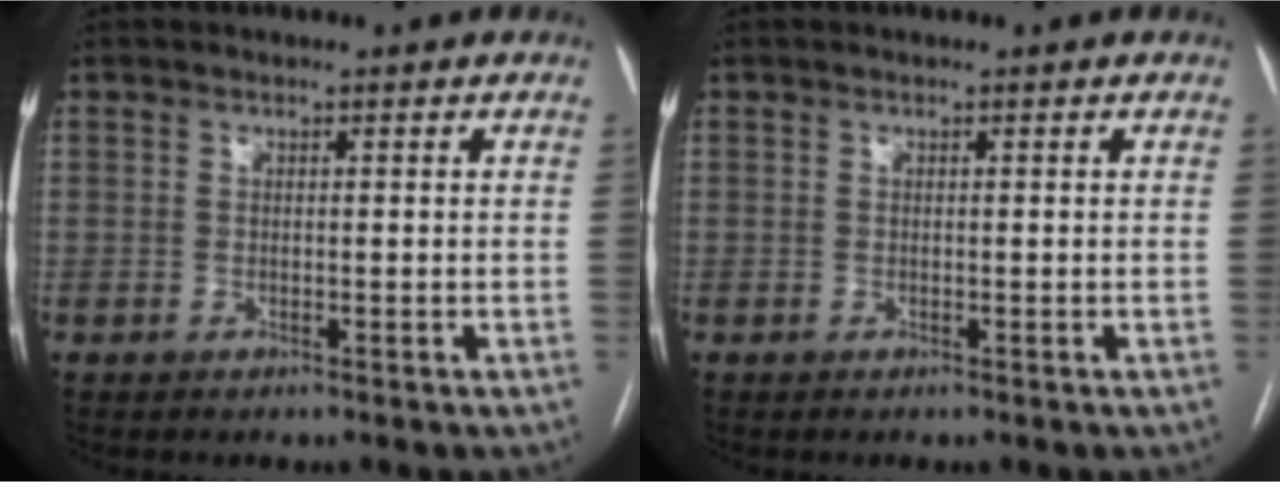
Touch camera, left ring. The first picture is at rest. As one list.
[{"total": 0.0}]